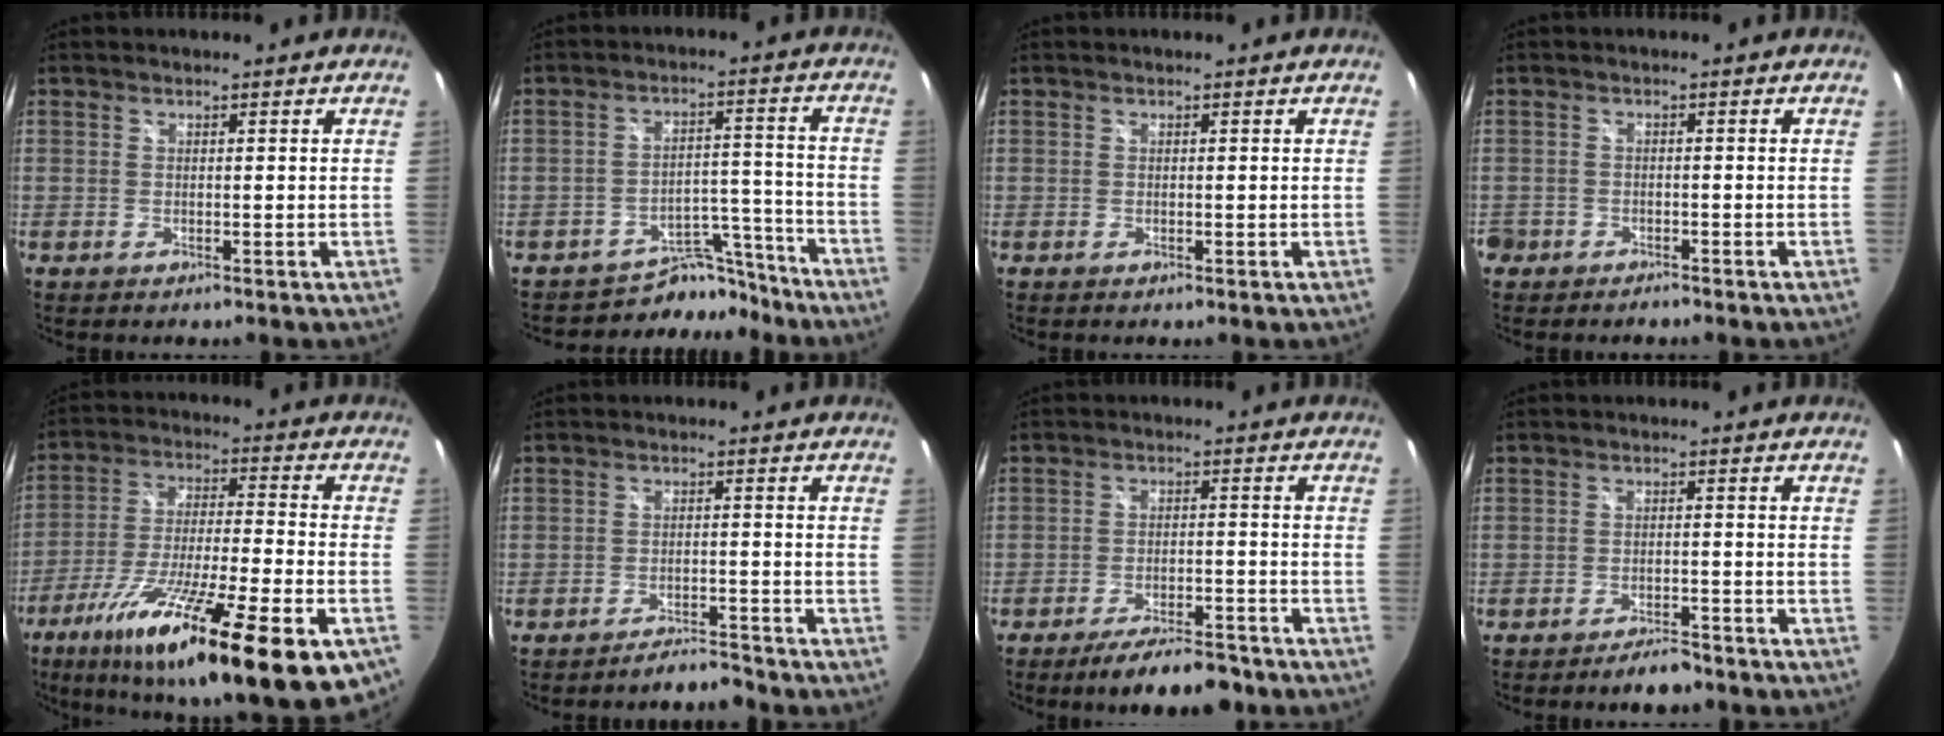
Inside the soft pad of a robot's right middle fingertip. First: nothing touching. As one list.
[{"total": 9.2, "force": [-8.3, 3.9, 0.4], "torque": [0.001, 0.045, -0.118]}, {"total": 0.0}, {"total": 3.0, "force": [-2.1, 2.1, 0.4], "torque": [-0.025, 0.001, -0.041]}, {"total": 27.6, "force": [-15.5, 4.8, 22.4], "torque": [-0.371, -0.058, -0.252]}, {"total": 3.5, "force": [-3.5, 0.4, 0.7], "torque": [-0.022, 0.003, -0.051]}, {"total": 9.4, "force": [-7.8, 2.2, 4.8], "torque": [-0.097, -0.006, -0.117]}, {"total": 3.9, "force": [-3.4, 1.1, 1.6], "torque": [-0.039, -0.002, -0.053]}]